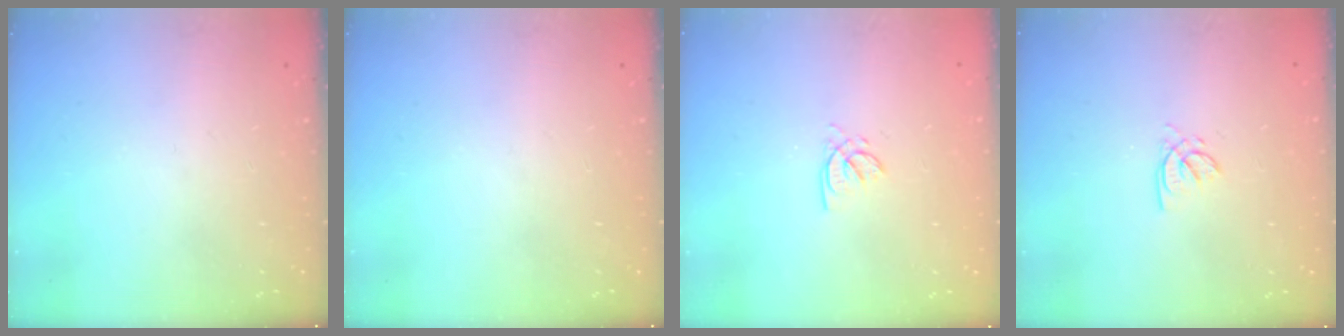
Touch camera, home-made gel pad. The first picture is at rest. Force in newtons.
{"total": 0.0}
{"total": 2.0, "press": 2.0, "slide": 0.4}
{"total": 2.0, "press": 2.0, "slide": 0.4}